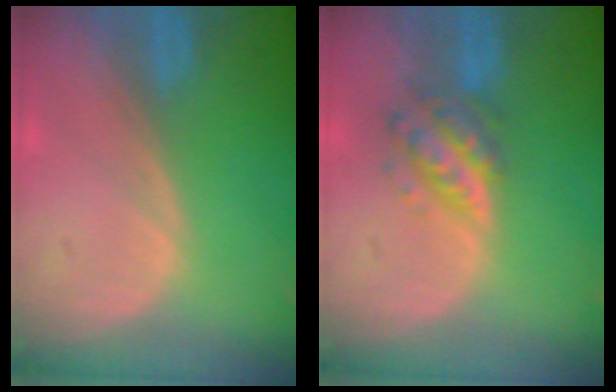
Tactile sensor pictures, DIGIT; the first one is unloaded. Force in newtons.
{"total": 5.7, "press": 5.2, "slide": 2.3}